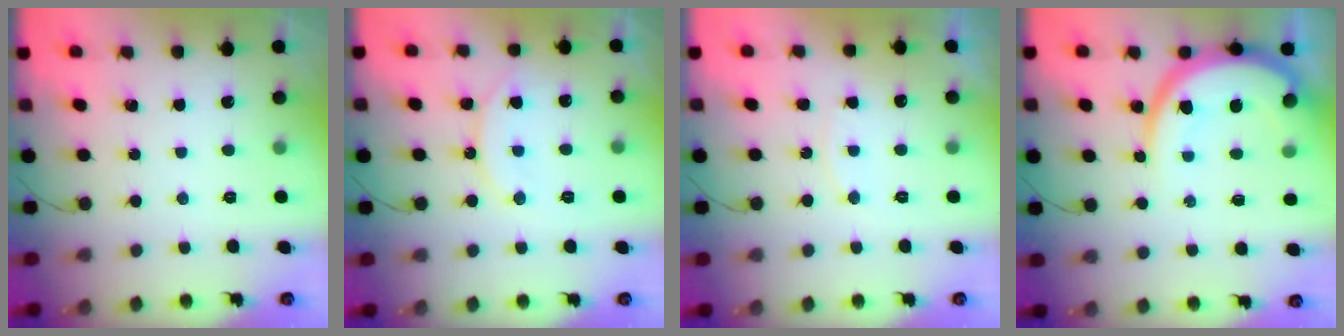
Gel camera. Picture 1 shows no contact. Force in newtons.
{"total": 11.2, "press": 11.1, "slide": 1.3}
{"total": 4.4, "press": 4.4, "slide": 0.5}
{"total": 12.4, "press": 12.3, "slide": 1.2}